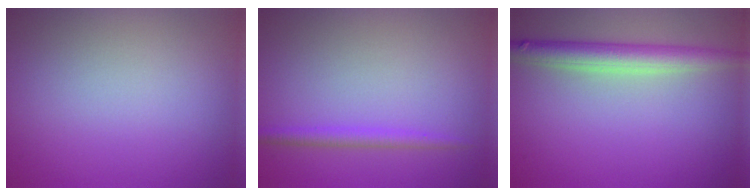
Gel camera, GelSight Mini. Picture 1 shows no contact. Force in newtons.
{"total": 1.6, "press": 1.6, "slide": 0.0}
{"total": 3.8, "press": 3.8, "slide": 0.3}